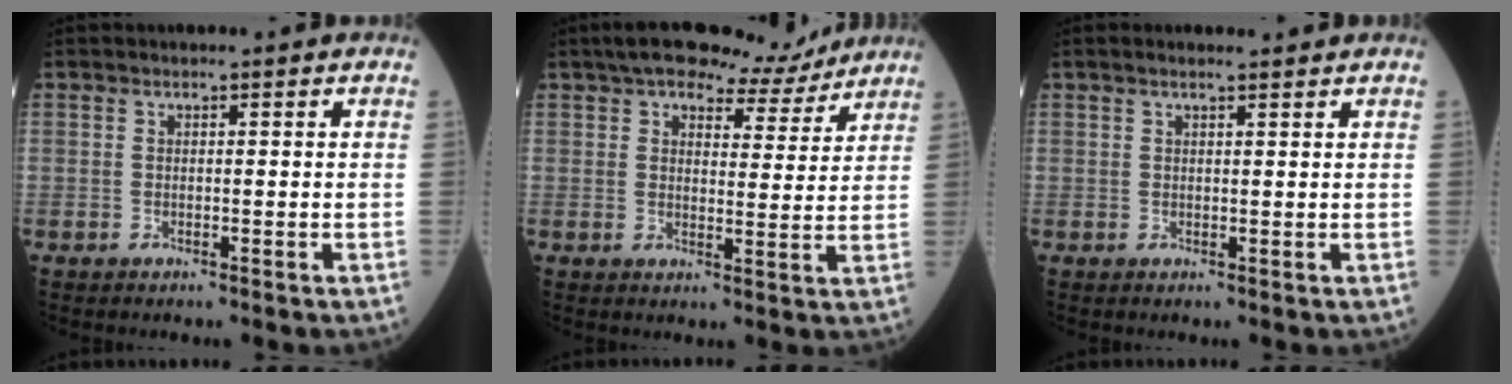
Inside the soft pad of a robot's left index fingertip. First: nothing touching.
{"total": 10.6, "force": [9.4, 3.0, 3.9], "torque": [-0.052, 0.011, 0.121]}
{"total": 2.7, "force": [2.3, 0.1, 1.3], "torque": [-0.020, 0.017, 0.035]}